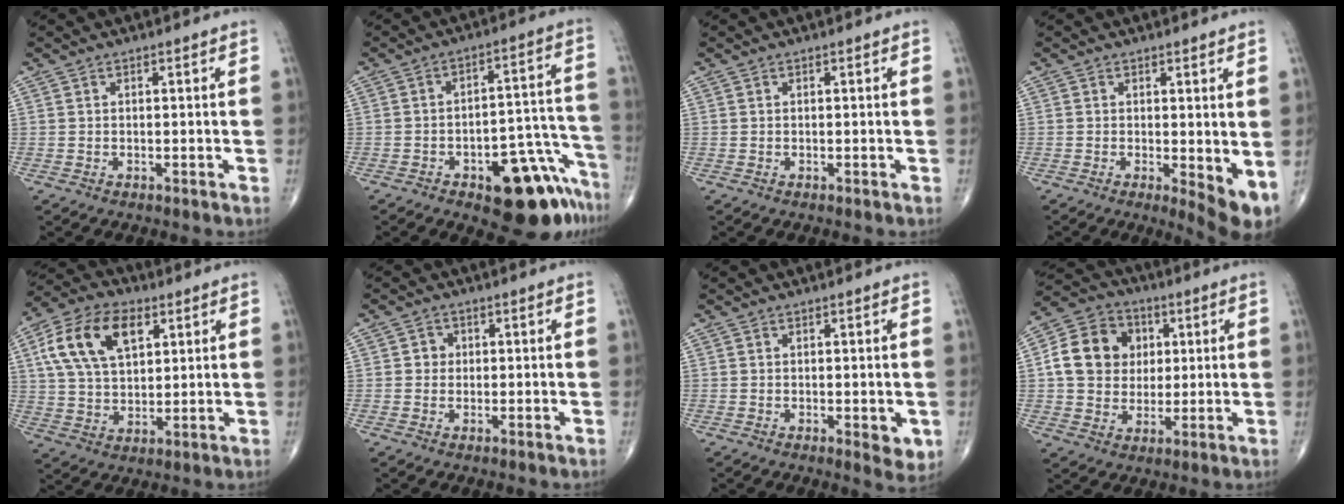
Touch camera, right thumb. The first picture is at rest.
{"total": 16.0, "force": [-9.3, 6.8, 11.1], "torque": [-0.076, 0.090, -0.117]}
{"total": 0.0}
{"total": 5.8, "force": [-0.1, 2.0, 5.5], "torque": [-0.075, -0.016, 0.000]}
{"total": 15.4, "force": [5.6, 9.0, 11.1], "torque": [-0.194, 0.001, 0.103]}
{"total": 2.3, "force": [0.2, 2.2, 0.7], "torque": [0.005, 0.005, -0.001]}
{"total": 3.6, "force": [-0.6, 1.5, 3.2], "torque": [-0.032, -0.008, -0.006]}
{"total": 13.5, "force": [2.3, 11.5, 6.8], "torque": [-0.094, 0.008, 0.034]}